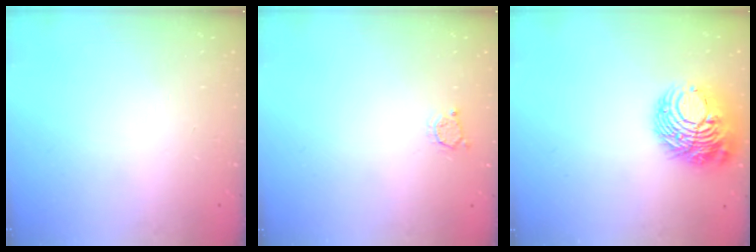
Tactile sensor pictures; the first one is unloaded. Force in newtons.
{"total": 2.5, "press": 2.5, "slide": 0.3}
{"total": 11.4, "press": 11.3, "slide": 1.1}